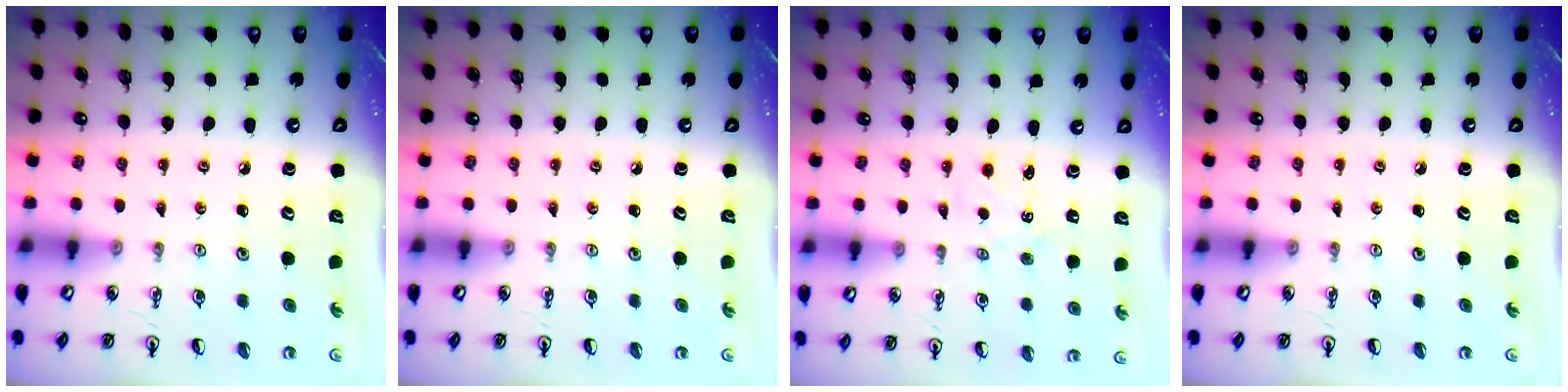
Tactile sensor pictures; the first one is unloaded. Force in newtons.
{"total": 0.0}
{"total": 1.5, "press": 1.4, "slide": 0.3}
{"total": 0.0}